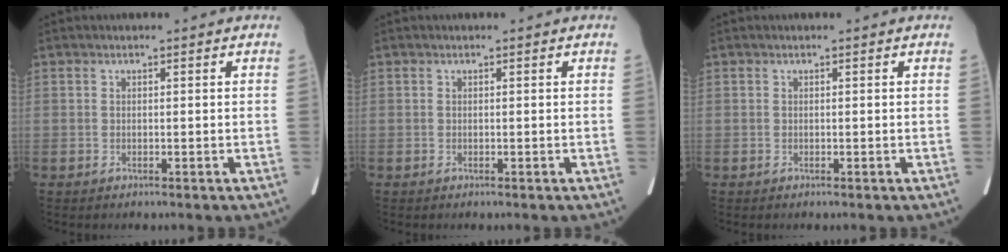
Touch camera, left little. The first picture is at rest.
{"total": 0.0}
{"total": 0.0}